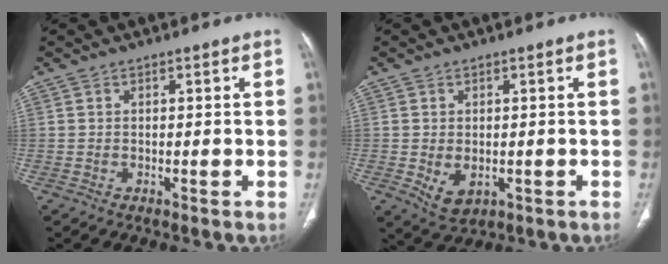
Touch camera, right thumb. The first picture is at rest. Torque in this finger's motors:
{"motor_torque": [-0.30, 0.30, -0.13, 0.09, 0.12]}